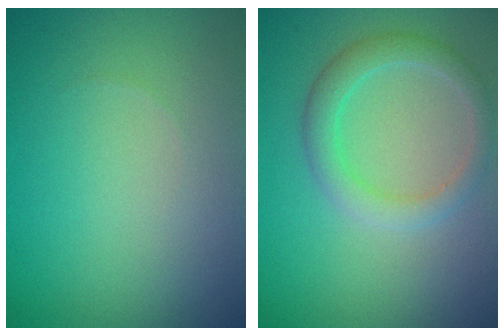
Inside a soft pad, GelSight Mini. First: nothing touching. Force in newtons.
{"total": 2.8, "press": 2.8, "slide": 0.2}